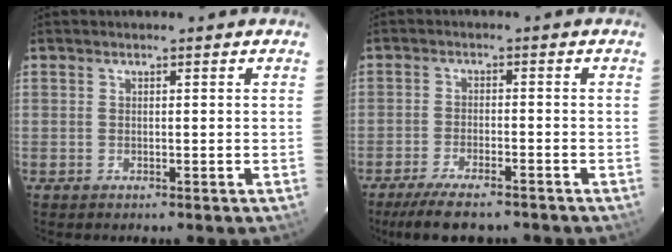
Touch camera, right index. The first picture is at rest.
{"total": 9.8, "force": [-8.1, 2.3, 5.0], "torque": [-0.114, -0.021, -0.134]}